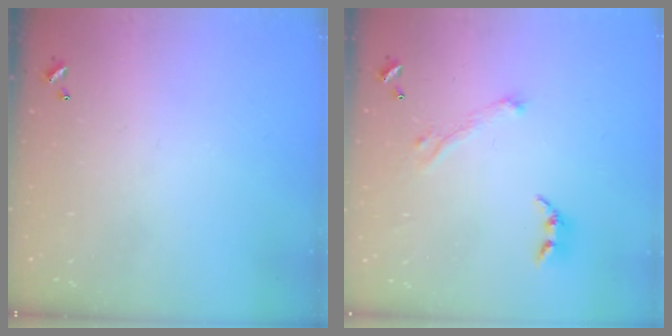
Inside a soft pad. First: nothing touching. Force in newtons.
{"total": 2.9, "press": 2.8, "slide": 0.8}